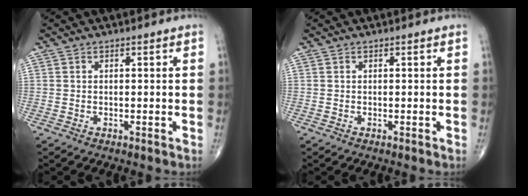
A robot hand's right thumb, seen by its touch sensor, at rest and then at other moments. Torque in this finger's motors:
{"motor_torque": [0.01, 0.02, -0.01, -0.01, 0.01]}